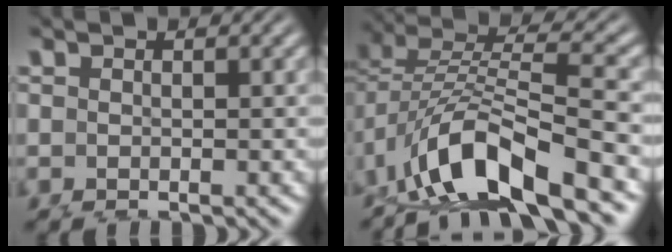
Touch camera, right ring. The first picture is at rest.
{"total": 6.5, "force": [-1.7, 3.6, 5.2], "torque": [-0.106, -0.017, -0.018]}